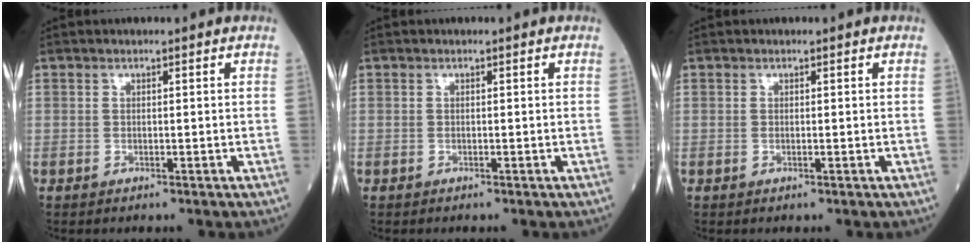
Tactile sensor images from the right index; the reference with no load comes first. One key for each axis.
{"total": 0.0}
{"total": 0.0}